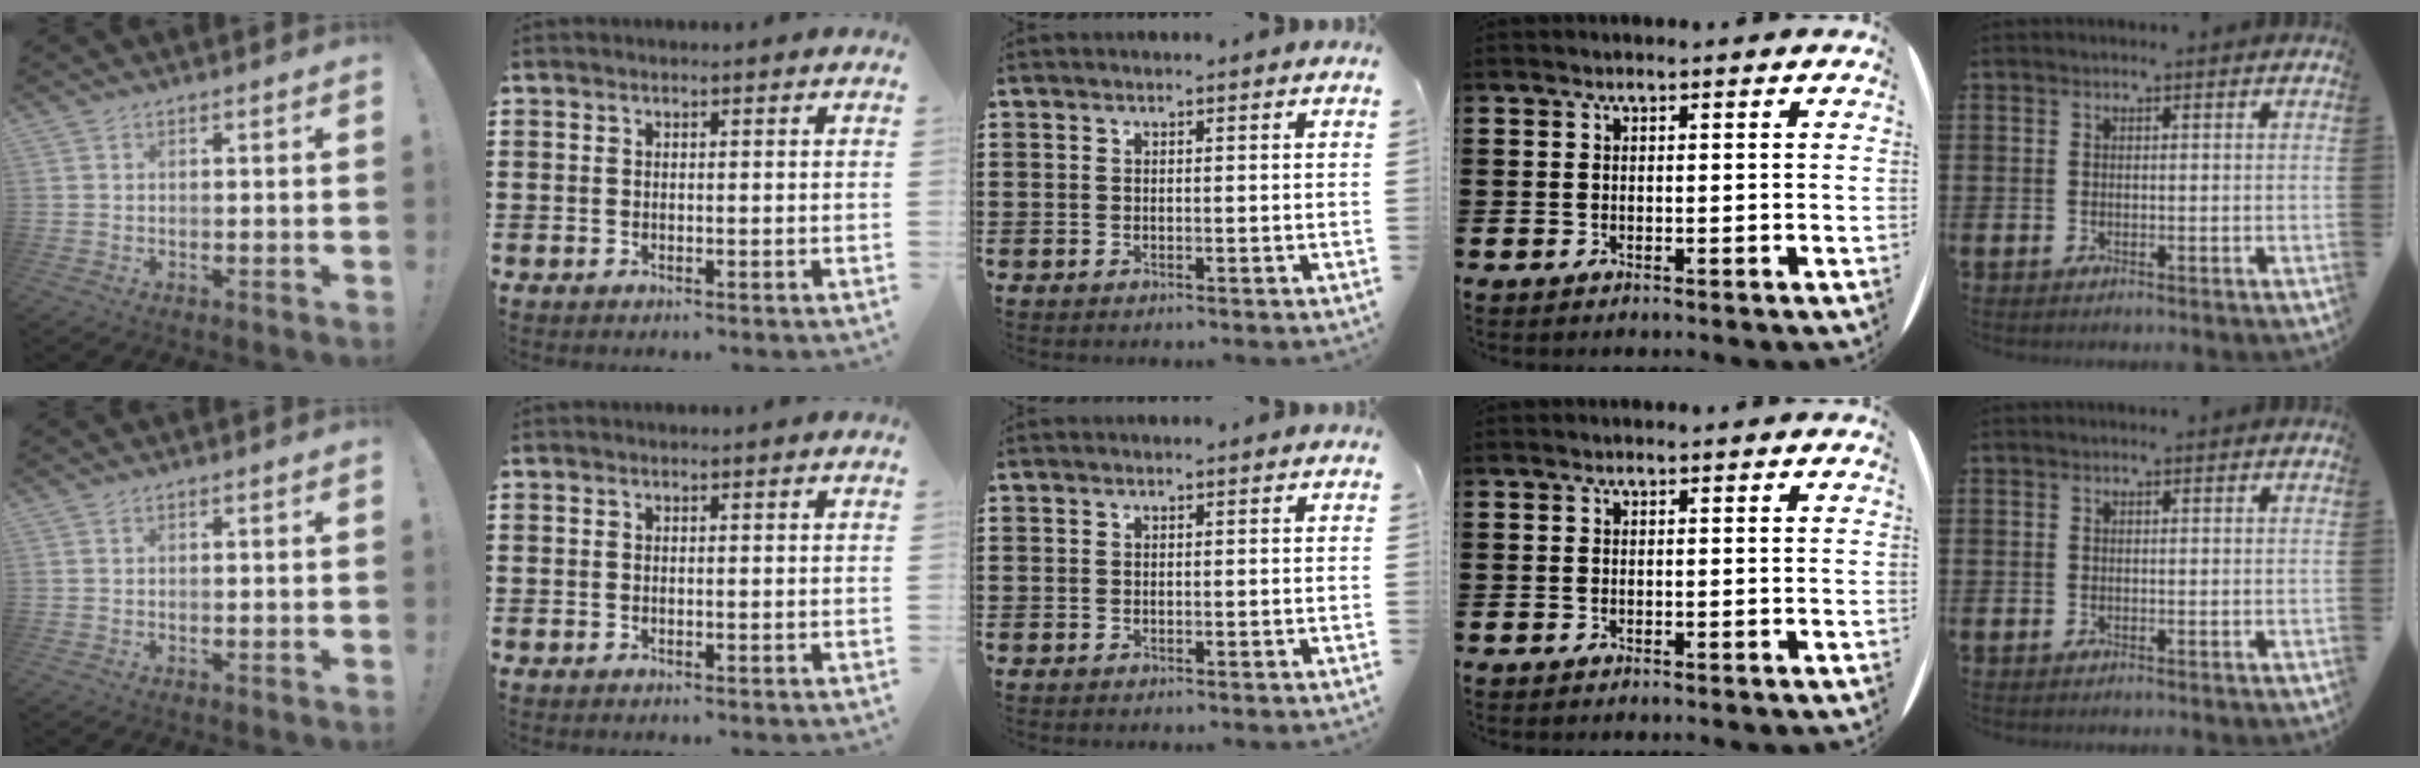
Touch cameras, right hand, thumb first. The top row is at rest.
{}